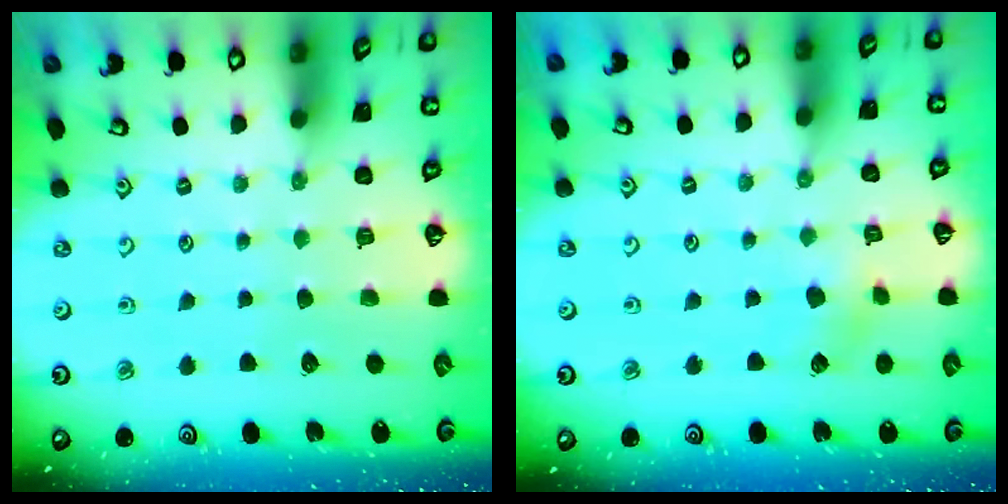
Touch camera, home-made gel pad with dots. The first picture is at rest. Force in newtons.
{"total": 3.6, "press": 3.6, "slide": 0.4}